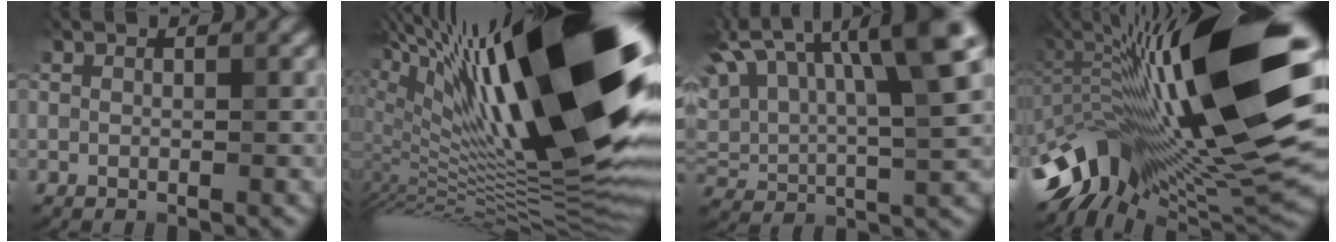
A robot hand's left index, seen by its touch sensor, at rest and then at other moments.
{"total": 22.8, "force": [7.0, 6.7, 20.7], "torque": [-0.328, 0.044, 0.113]}
{"total": 12.2, "force": [6.0, 4.4, 9.6], "torque": [-0.172, 0.028, 0.099]}
{"total": 17.8, "force": [0.8, 6.5, 16.6], "torque": [-0.286, 0.001, 0.002]}